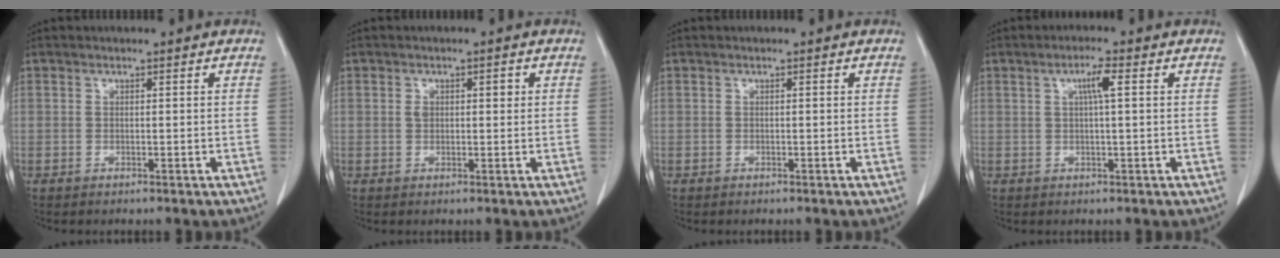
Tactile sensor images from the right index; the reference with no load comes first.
{"total": 2.3, "force": [0.5, 1.3, 1.8], "torque": [-0.033, 0.011, 0.010]}
{"total": 0.0}
{"total": 3.1, "force": [0.9, 0.1, 2.9], "torque": [-0.055, 0.005, 0.015]}